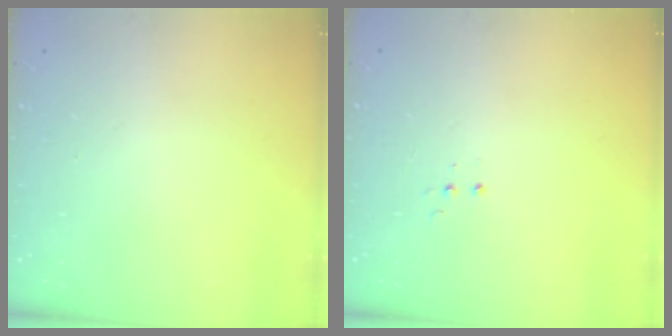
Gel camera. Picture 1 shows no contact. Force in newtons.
{"total": 3.1, "press": 3.0, "slide": 0.8}